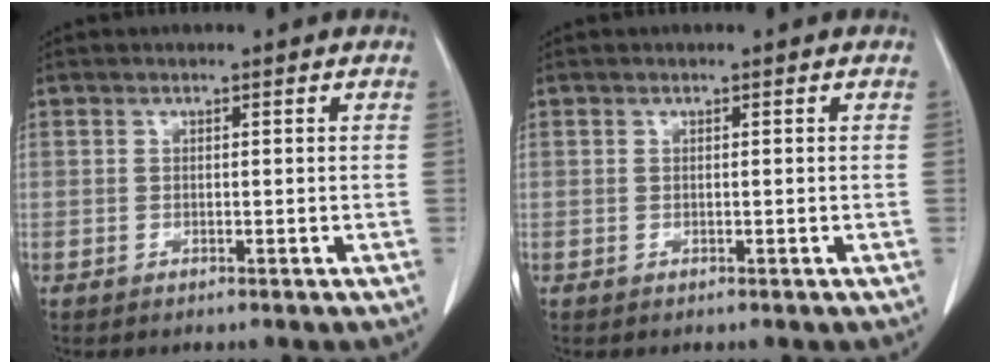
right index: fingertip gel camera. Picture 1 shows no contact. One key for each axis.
{"total": 0.0}